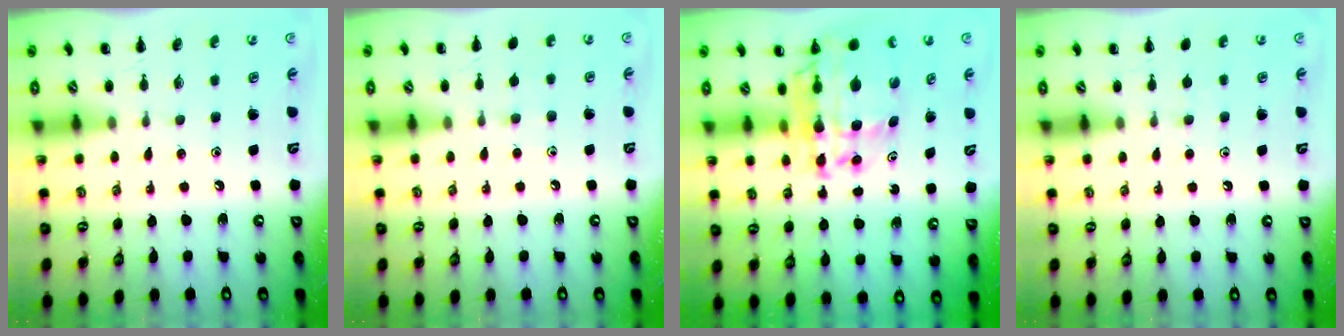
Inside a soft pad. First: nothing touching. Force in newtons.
{"total": 3.7, "press": 3.5, "slide": 1.2}
{"total": 15.2, "press": 14.6, "slide": 4.2}
{"total": 2.3, "press": 2.0, "slide": 1.1}